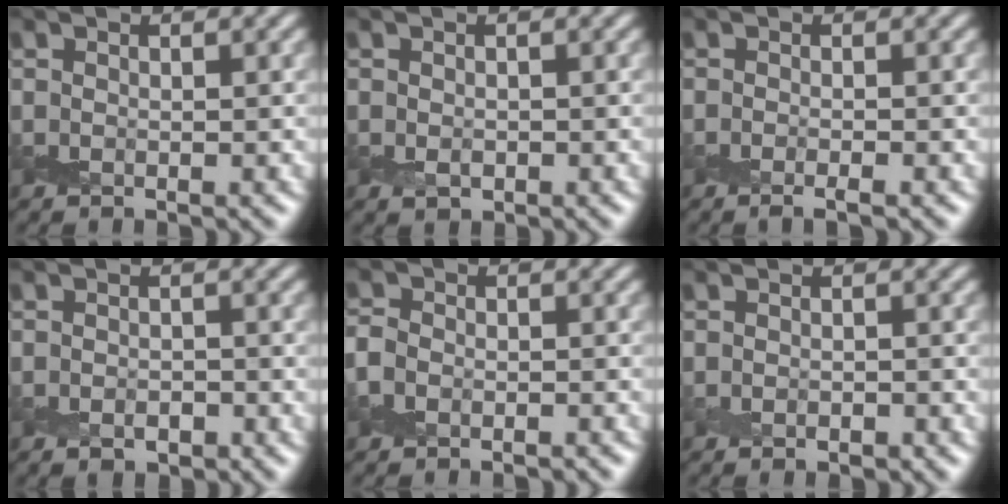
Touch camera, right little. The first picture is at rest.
{"total": 1.0, "force": [-0.2, 0.7, 0.7], "torque": [-0.010, -0.002, -0.004]}
{"total": 1.5, "force": [-0.7, 0.4, 1.3], "torque": [-0.013, -0.001, -0.016]}
{"total": 1.6, "force": [-0.9, 0.9, 0.9], "torque": [-0.015, -0.001, -0.016]}
{"total": 2.5, "force": [-1.7, 1.6, 0.9], "torque": [-0.016, 0.001, -0.043]}
{"total": 1.0, "force": [-0.6, 0.4, 0.6], "torque": [-0.010, 0.000, -0.010]}